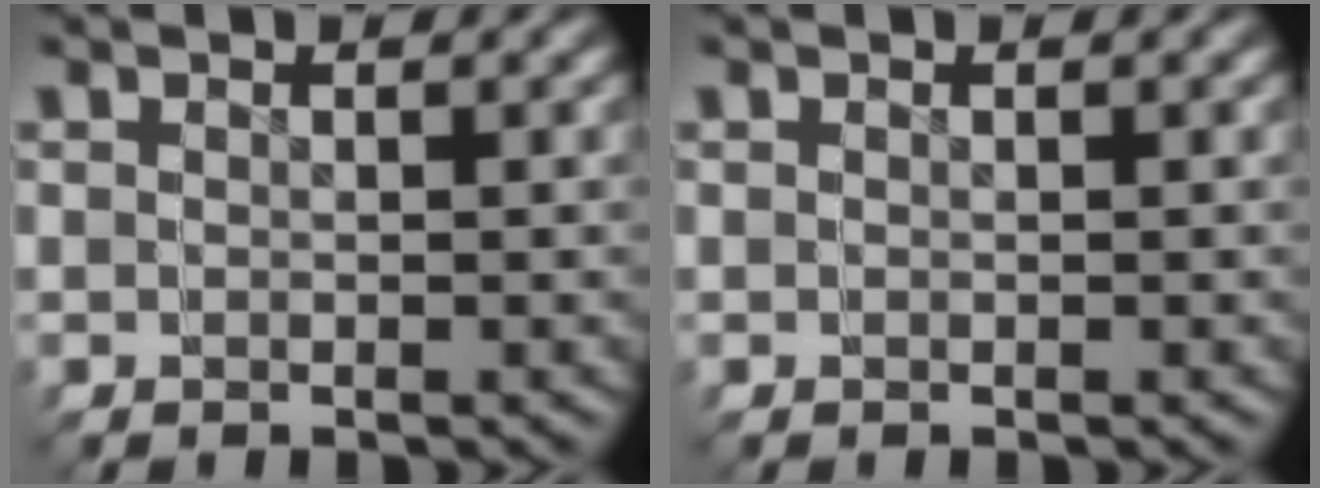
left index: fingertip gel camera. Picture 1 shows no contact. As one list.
[{"total": 0.0}]